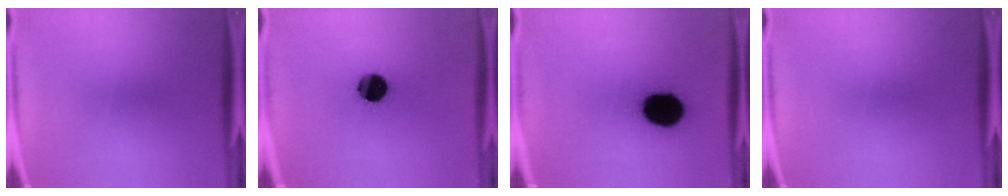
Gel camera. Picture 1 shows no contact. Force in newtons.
{"total": 11.8}
{"total": 17.5}
{"total": 0.0}